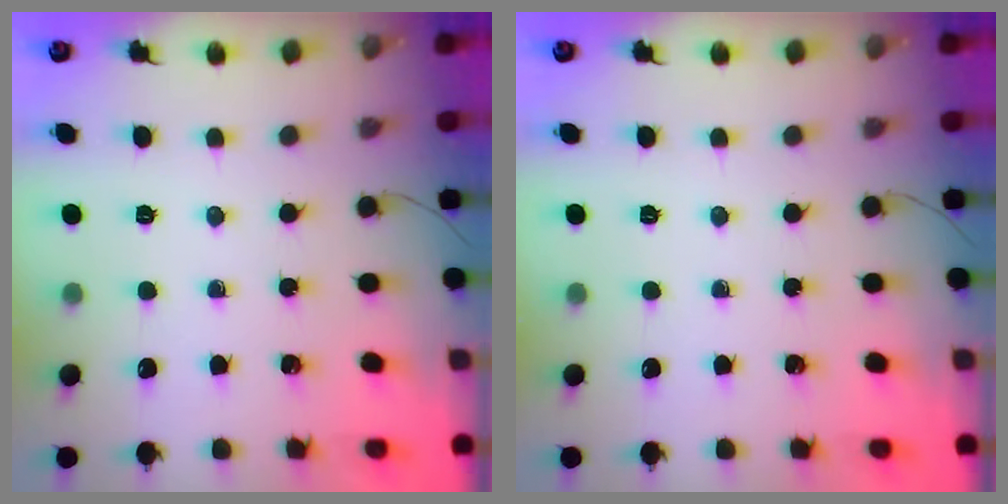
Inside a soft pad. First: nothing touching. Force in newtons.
{"total": 0.0}